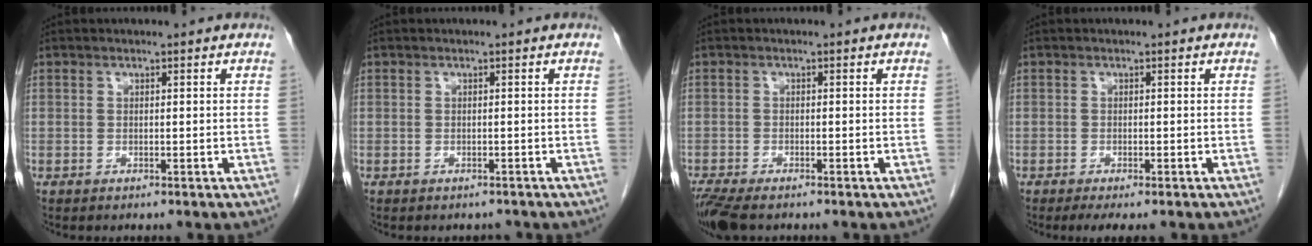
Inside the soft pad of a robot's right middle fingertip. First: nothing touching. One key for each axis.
{"total": 1.2, "fx": -1.1, "fy": 0.5, "fz": 0.0, "tx": -0.006, "ty": -0.002, "tz": -0.016}
{"total": 5.6, "fx": -4.4, "fy": 1.5, "fz": 3.1, "tx": -0.062, "ty": -0.015, "tz": -0.077}
{"total": 3.2, "fx": -2.4, "fy": 0.8, "fz": 2.0, "tx": -0.030, "ty": -0.011, "tz": -0.032}